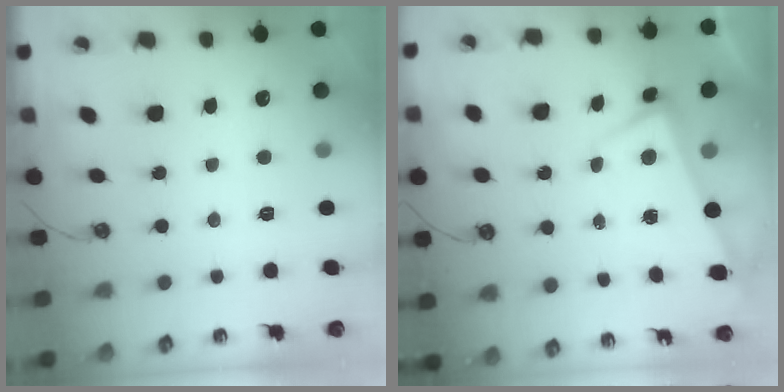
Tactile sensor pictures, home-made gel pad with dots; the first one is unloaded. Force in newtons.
{"total": 3.2, "press": 3.0, "slide": 1.0}